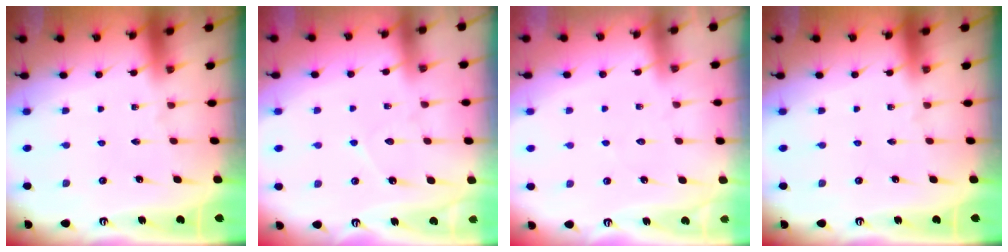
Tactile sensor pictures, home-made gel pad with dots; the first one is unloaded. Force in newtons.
{"total": 6.2, "press": 6.2, "slide": 0.5}
{"total": 2.9, "press": 2.9, "slide": 0.3}
{"total": 0.0}